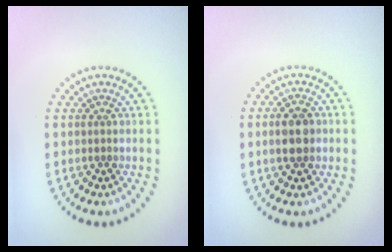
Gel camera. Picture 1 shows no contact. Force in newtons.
{"total": 3.2, "press": 3.1, "slide": 0.1}